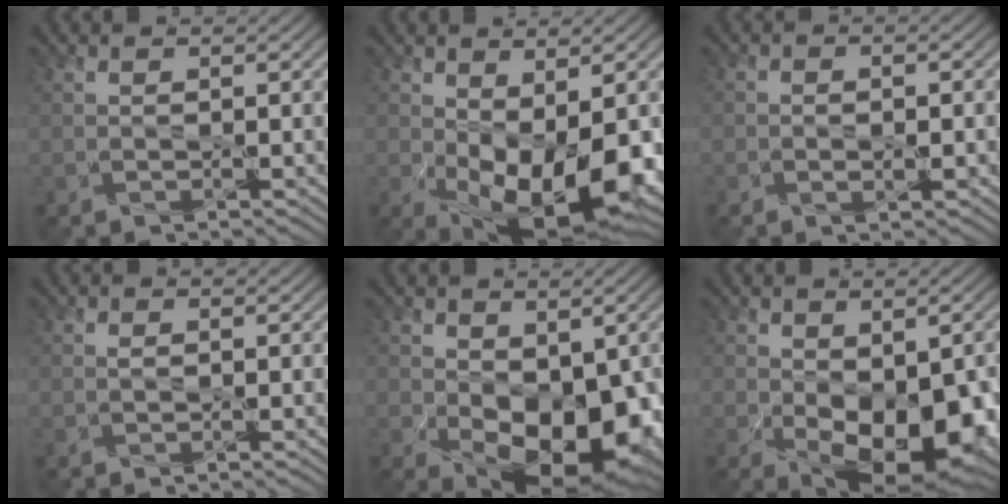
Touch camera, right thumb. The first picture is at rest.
{"total": 10.9, "force": [-1.7, 5.9, 8.9], "torque": [-0.160, -0.032, -0.012]}
{"total": 1.9, "force": [-0.9, 1.0, 1.3], "torque": [-0.019, -0.009, -0.013]}
{"total": 0.0}
{"total": 11.5, "force": [-2.0, 7.3, 8.7], "torque": [-0.136, -0.051, -0.010]}
{"total": 11.7, "force": [-3.3, 6.8, 9.0], "torque": [-0.150, -0.054, -0.027]}